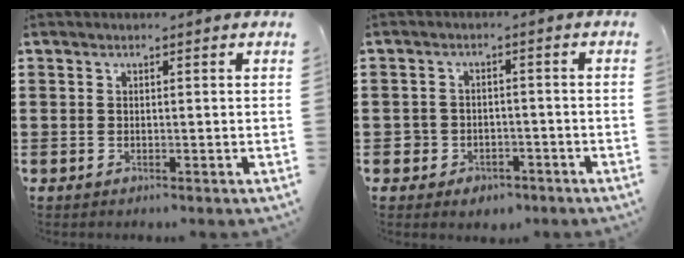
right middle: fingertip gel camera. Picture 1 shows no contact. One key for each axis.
{"total": 2.3, "fx": -1.6, "fy": 1.7, "fz": 0.0, "tx": -0.005, "ty": 0.003, "tz": -0.037}